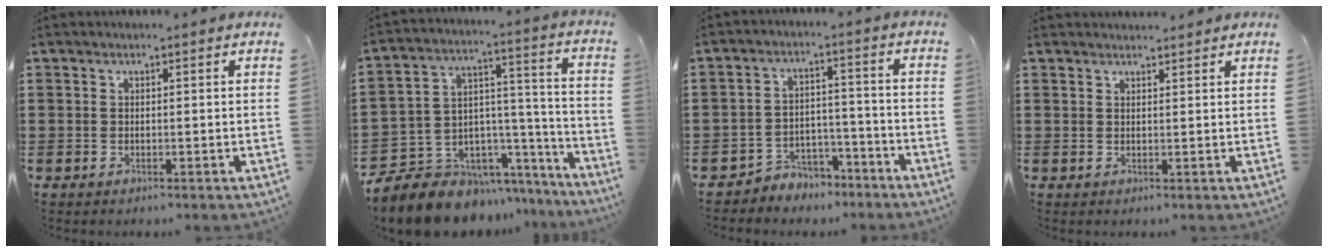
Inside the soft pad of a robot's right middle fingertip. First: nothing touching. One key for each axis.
{"total": 8.6, "fx": -7.1, "fy": 4.7, "fz": 0.7, "tx": -0.027, "ty": 0.009, "tz": -0.130}
{"total": 4.6, "fx": -4.2, "fy": 1.7, "fz": 0.2, "tx": -0.009, "ty": 0.012, "tz": -0.090}
{"total": 1.4, "fx": 1.4, "fy": 0.2, "fz": 0.1, "tx": 0.003, "ty": -0.002, "tz": 0.025}